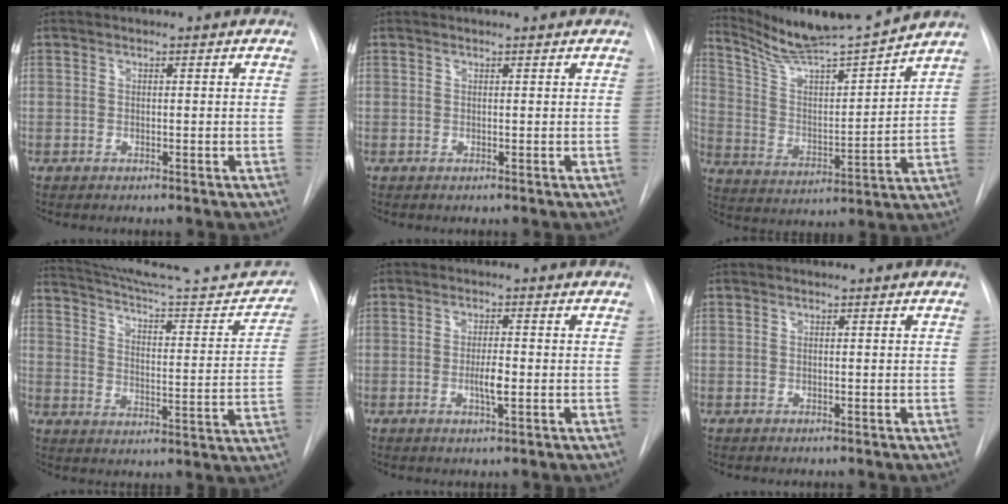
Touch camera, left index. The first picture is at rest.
{"total": 1.2, "force": [1.2, -0.1, 0.2], "torque": [-0.007, 0.012, 0.017]}
{"total": 14.4, "force": [13.7, -1.4, 4.2], "torque": [-0.084, -0.019, 0.237]}
{"total": 24.3, "force": [22.6, 2.2, 8.5], "torque": [-0.122, -0.061, 0.301]}
{"total": 3.0, "force": [-0.6, 0.5, 2.9], "torque": [-0.054, -0.002, -0.010]}
{"total": 0.0}